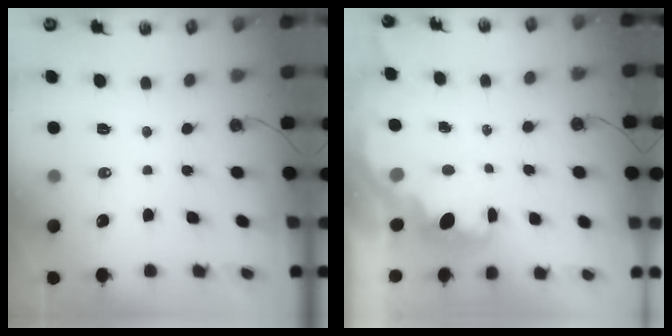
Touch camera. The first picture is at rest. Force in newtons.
{"total": 2.0, "press": 1.8, "slide": 0.8}